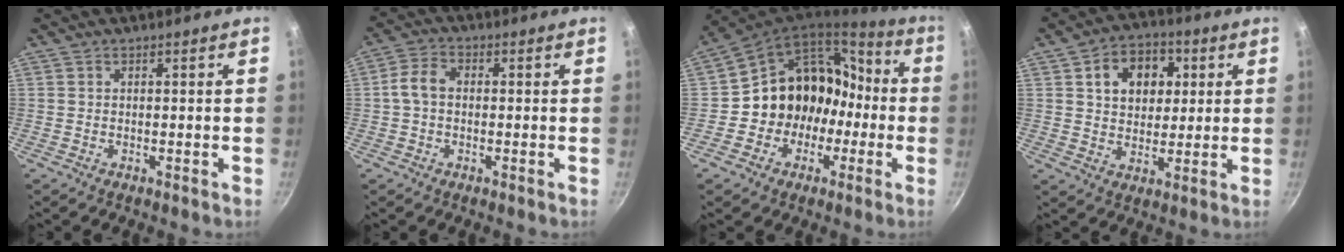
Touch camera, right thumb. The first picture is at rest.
{"total": 4.8, "force": [-0.2, 3.5, 3.3], "torque": [-0.064, 0.019, -0.012]}
{"total": 16.5, "force": [-3.3, 14.5, 7.2], "torque": [-0.060, 0.076, -0.050]}
{"total": 11.5, "force": [3.4, 8.6, 6.8], "torque": [-0.071, 0.002, 0.049]}